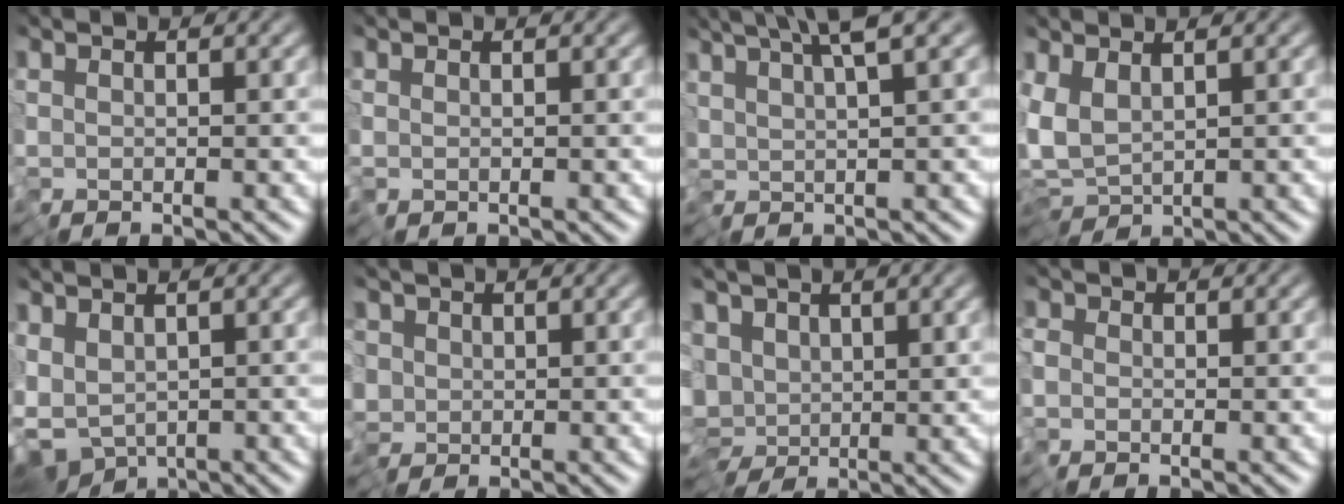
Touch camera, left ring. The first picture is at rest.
{"total": 0.0}
{"total": 5.1, "force": [3.0, 1.0, 4.1], "torque": [-0.067, 0.017, 0.052]}
{"total": 3.9, "force": [-0.4, 2.1, 3.3], "torque": [-0.076, 0.001, -0.018]}
{"total": 5.4, "force": [-2.9, 3.3, 3.2], "torque": [-0.053, -0.017, -0.058]}
{"total": 1.8, "force": [-0.4, 1.8, 0.2], "torque": [-0.004, -0.007, -0.015]}
{"total": 6.5, "force": [-0.5, 5.0, 4.1], "torque": [-0.075, -0.019, -0.003]}
{"total": 1.2, "force": [-0.8, 0.9, -0.1], "torque": [0.002, -0.005, -0.021]}